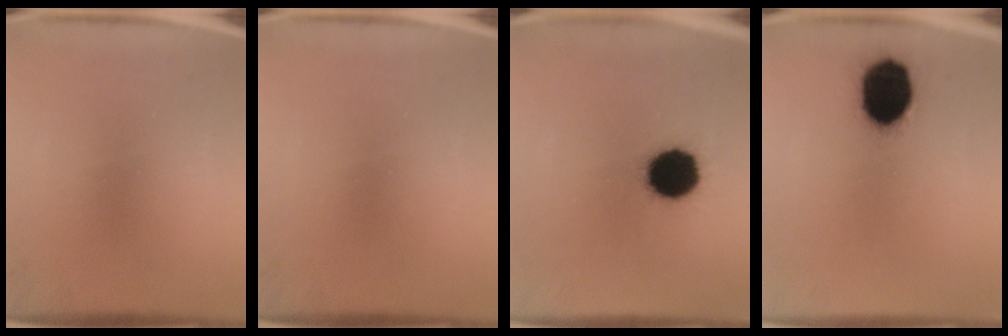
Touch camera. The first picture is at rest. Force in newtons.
{"total": 0.0}
{"total": 15.4}
{"total": 16.0}